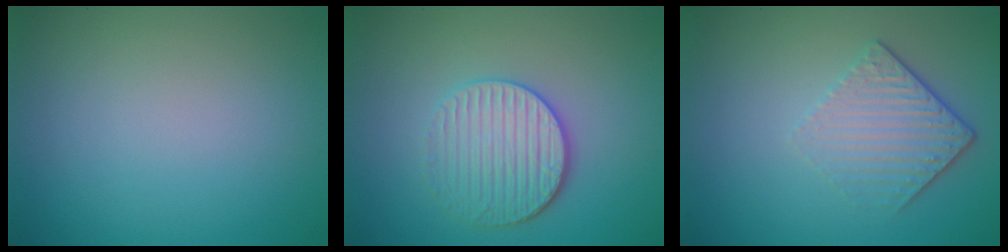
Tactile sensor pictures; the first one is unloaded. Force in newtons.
{"total": 3.8, "press": 3.4, "slide": 1.7}
{"total": 4.2, "press": 2.8, "slide": 3.1}